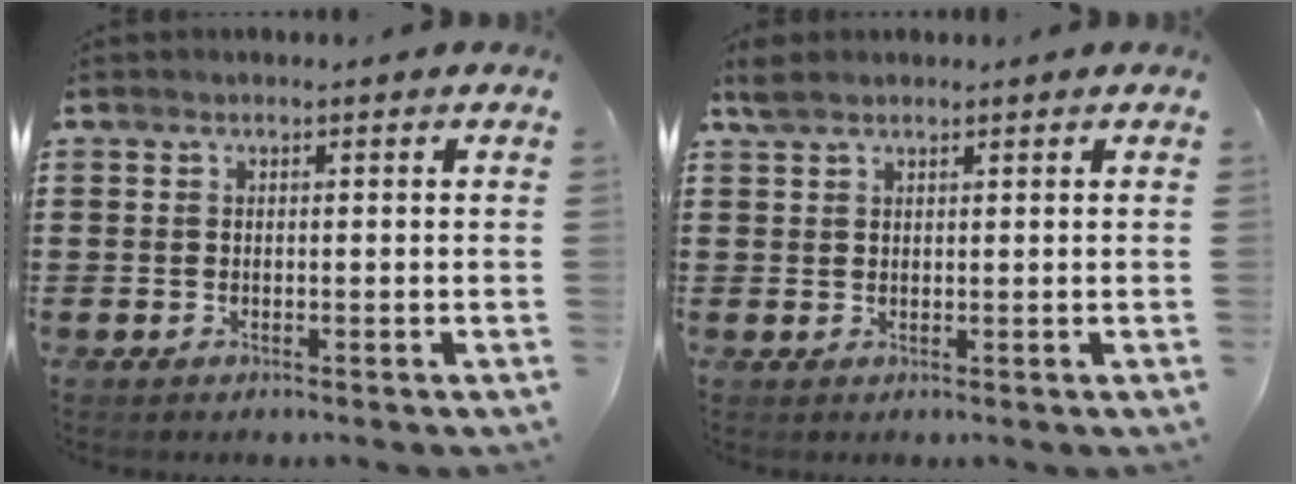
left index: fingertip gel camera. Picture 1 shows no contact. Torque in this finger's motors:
{"motor_torque": [0.50, -0.49, 0.02, 0.02]}